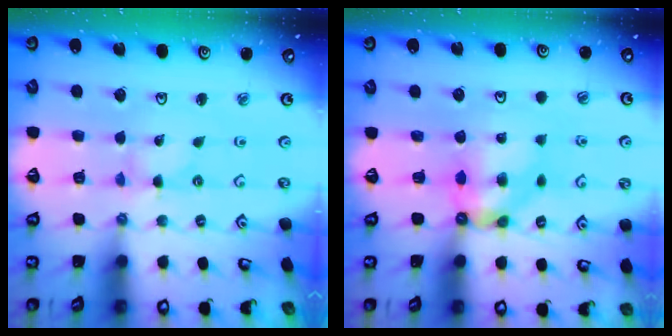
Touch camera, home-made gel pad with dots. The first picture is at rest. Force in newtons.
{"total": 6.3, "press": 6.3, "slide": 0.5}